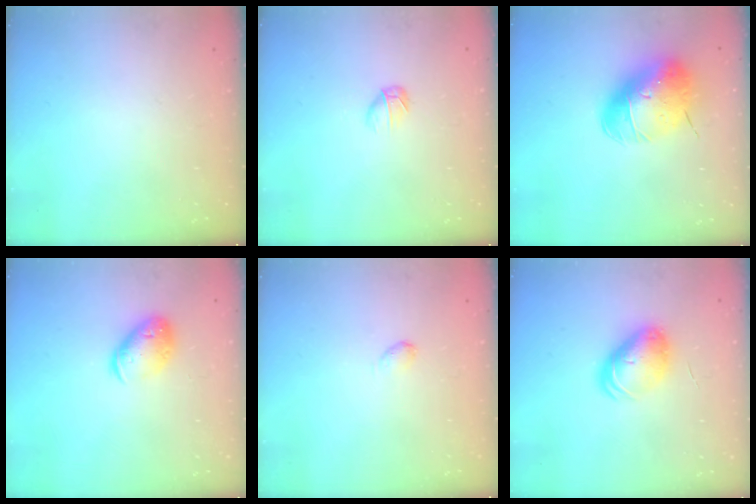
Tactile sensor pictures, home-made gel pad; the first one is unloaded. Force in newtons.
{"total": 4.6, "press": 4.5, "slide": 1.3}
{"total": 15.3, "press": 15.1, "slide": 2.5}
{"total": 11.8, "press": 11.6, "slide": 1.7}
{"total": 2.7, "press": 2.7, "slide": 0.5}
{"total": 8.3, "press": 8.2, "slide": 0.7}